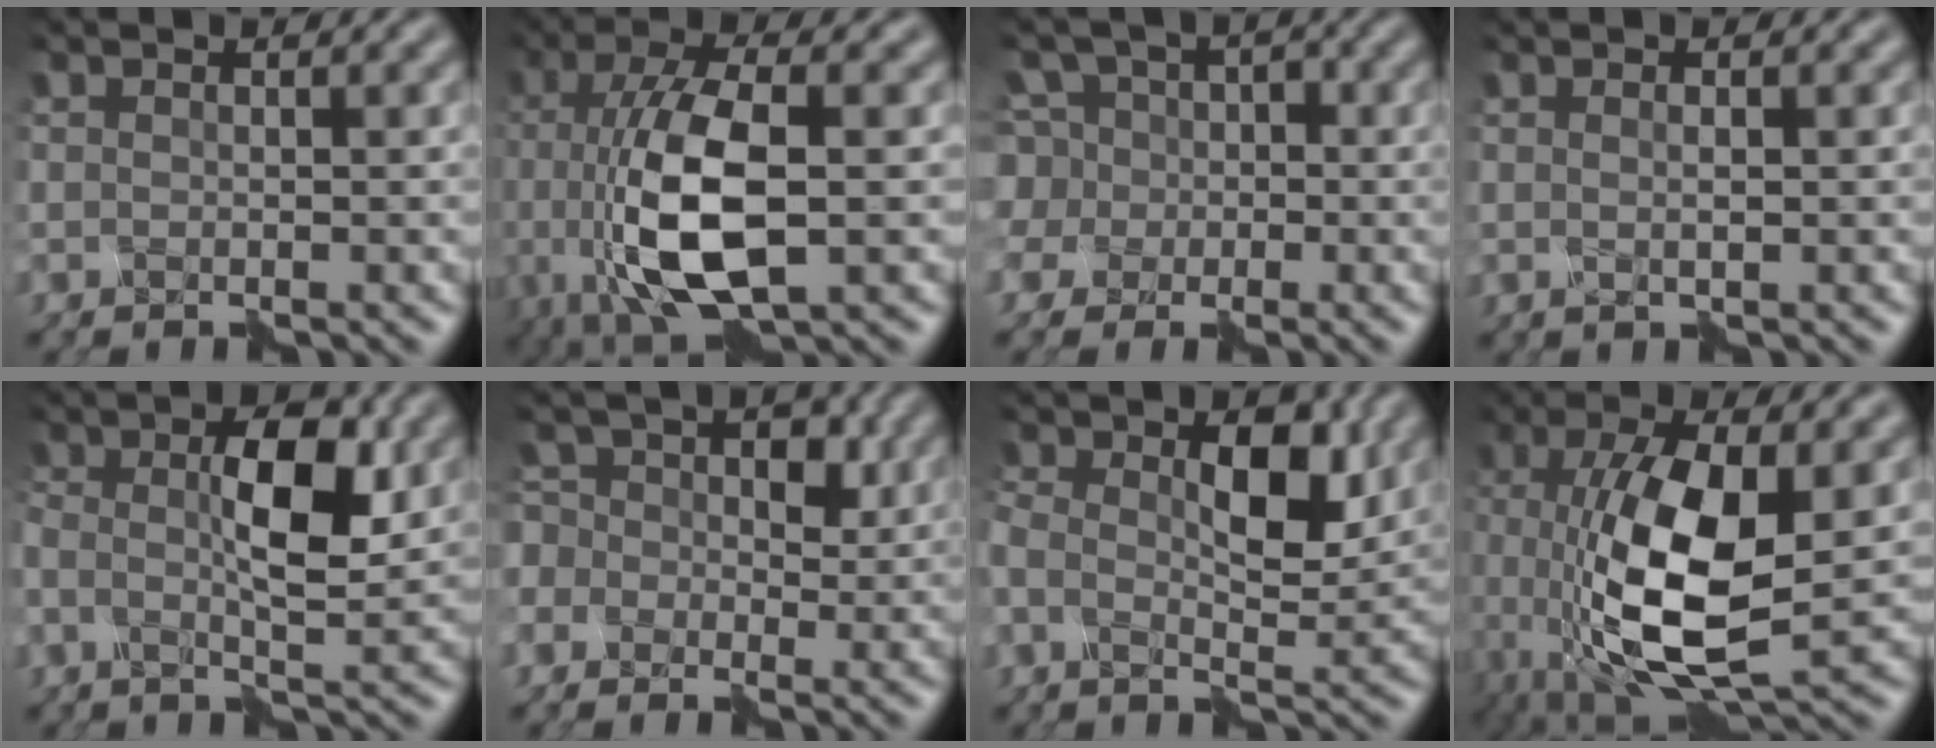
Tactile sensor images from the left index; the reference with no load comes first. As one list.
[{"total": 8.5, "force": [-1.0, 2.9, 7.9], "torque": [-0.167, 0.002, -0.016]}, {"total": 6.8, "force": [0.5, 6.5, 1.6], "torque": [-0.075, 0.041, -0.022]}, {"total": 0.9, "force": [0.5, -0.2, 0.7], "torque": [-0.003, 0.000, 0.000]}, {"total": 6.1, "force": [0.4, 2.1, 5.7], "torque": [-0.109, 0.011, 0.003]}, {"total": 6.3, "force": [0.0, 5.4, 3.3], "torque": [-0.076, 0.029, -0.022]}, {"total": 8.1, "force": [1.2, 4.1, 6.8], "torque": [-0.125, 0.013, 0.010]}, {"total": 10.3, "force": [-0.4, 4.0, 9.5], "torque": [-0.200, -0.008, -0.002]}]